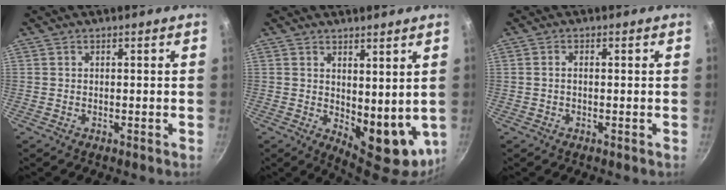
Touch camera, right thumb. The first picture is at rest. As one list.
[{"total": 11.3, "force": [2.2, 5.7, 9.4], "torque": [-0.103, -0.035, 0.046]}, {"total": 1.1, "force": [-0.1, 0.6, 0.9], "torque": [-0.022, 0.006, -0.003]}]